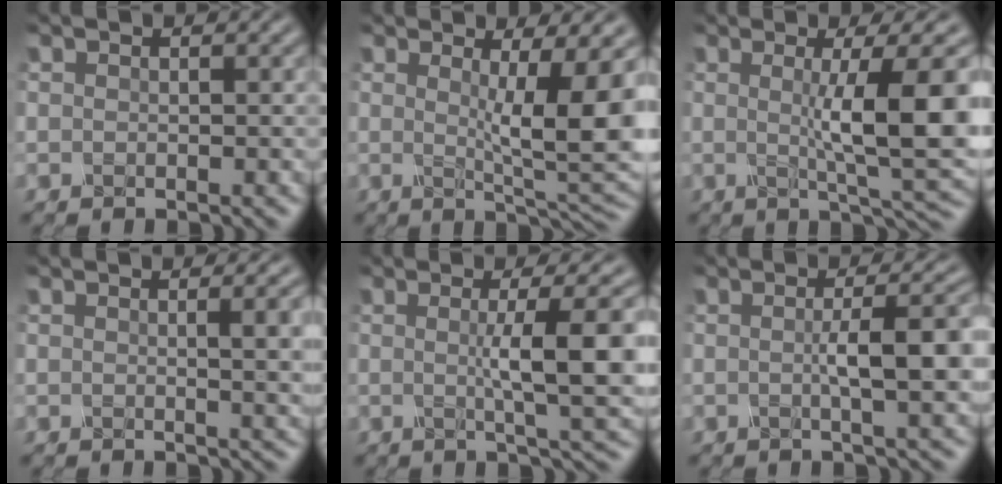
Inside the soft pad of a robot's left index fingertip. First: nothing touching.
{"total": 7.1, "force": [1.3, 1.4, 6.9], "torque": [-0.102, -0.013, 0.024]}
{"total": 8.4, "force": [0.5, 1.4, 8.3], "torque": [-0.117, -0.001, 0.009]}
{"total": 3.8, "force": [0.8, 1.2, 3.5], "torque": [-0.044, -0.002, 0.018]}
{"total": 7.0, "force": [0.3, 1.1, 6.9], "torque": [-0.099, 0.003, 0.005]}
{"total": 4.9, "force": [-0.4, 1.0, 4.8], "torque": [-0.085, 0.002, -0.006]}